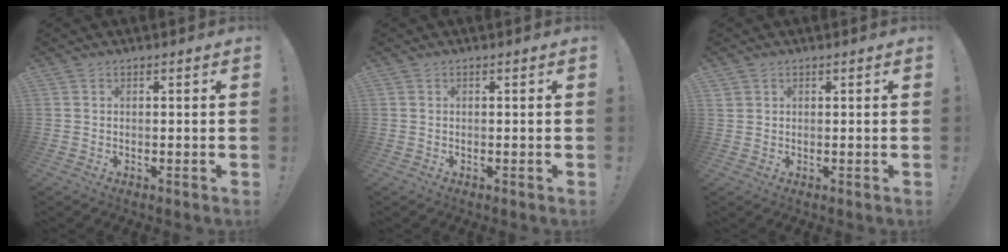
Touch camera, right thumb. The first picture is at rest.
{"total": 0.0}
{"total": 1.2, "force": [0.7, 1.0, 0.2], "torque": [-0.007, 0.002, 0.015]}